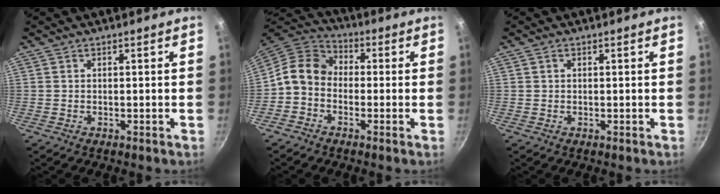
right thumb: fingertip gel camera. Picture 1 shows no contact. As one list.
[{"total": 9.2, "force": [-1.4, 7.4, 5.3], "torque": [-0.081, 0.040, -0.053]}, {"total": 0.8, "force": [0.3, 0.6, 0.4], "torque": [-0.005, 0.004, 0.004]}]